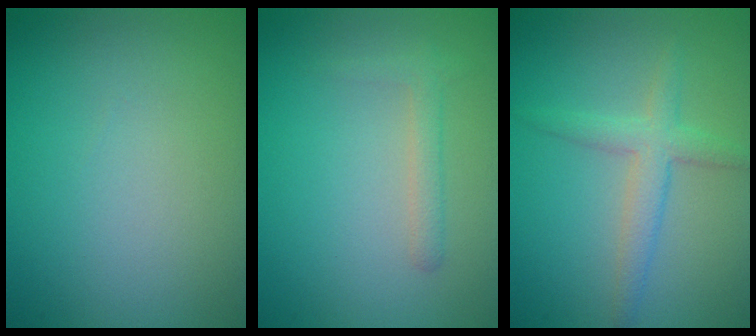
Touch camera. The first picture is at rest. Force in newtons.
{"total": 0.9, "press": 0.9, "slide": 0.1}
{"total": 2.8, "press": 2.8, "slide": 0.1}